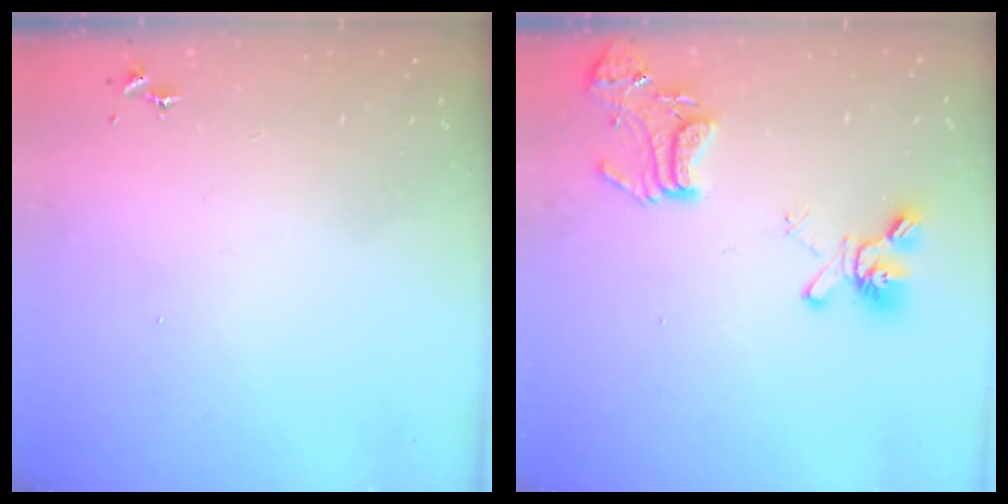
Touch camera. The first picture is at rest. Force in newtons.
{"total": 15.8, "press": 15.7, "slide": 1.9}